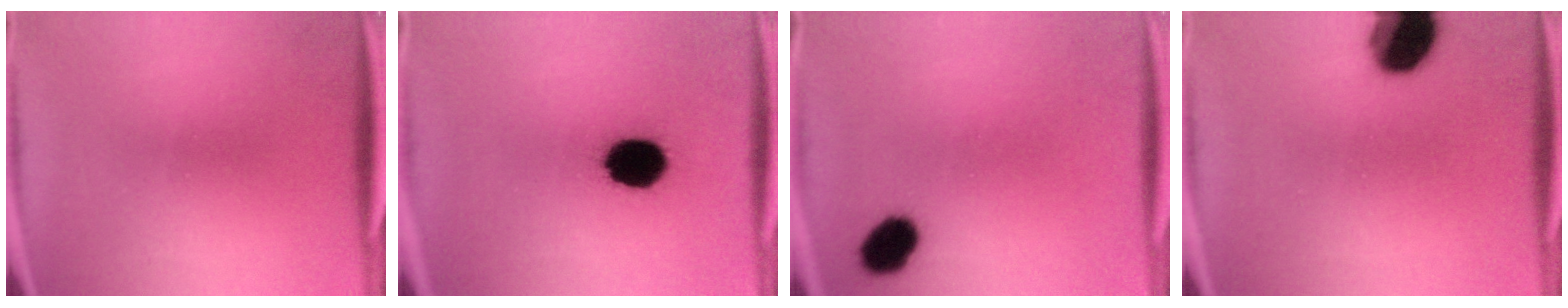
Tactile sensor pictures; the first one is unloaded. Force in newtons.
{"total": 13.0}
{"total": 7.0}
{"total": 12.5}